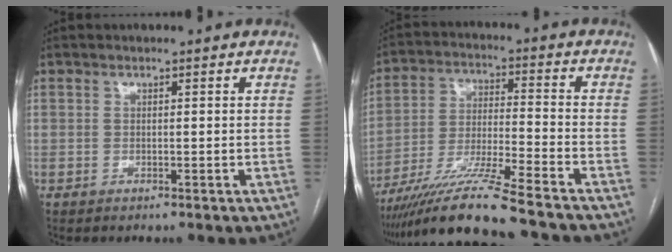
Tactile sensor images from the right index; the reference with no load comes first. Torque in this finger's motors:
{"motor_torque": [1.07, -1.07, 0.64, 0.15]}